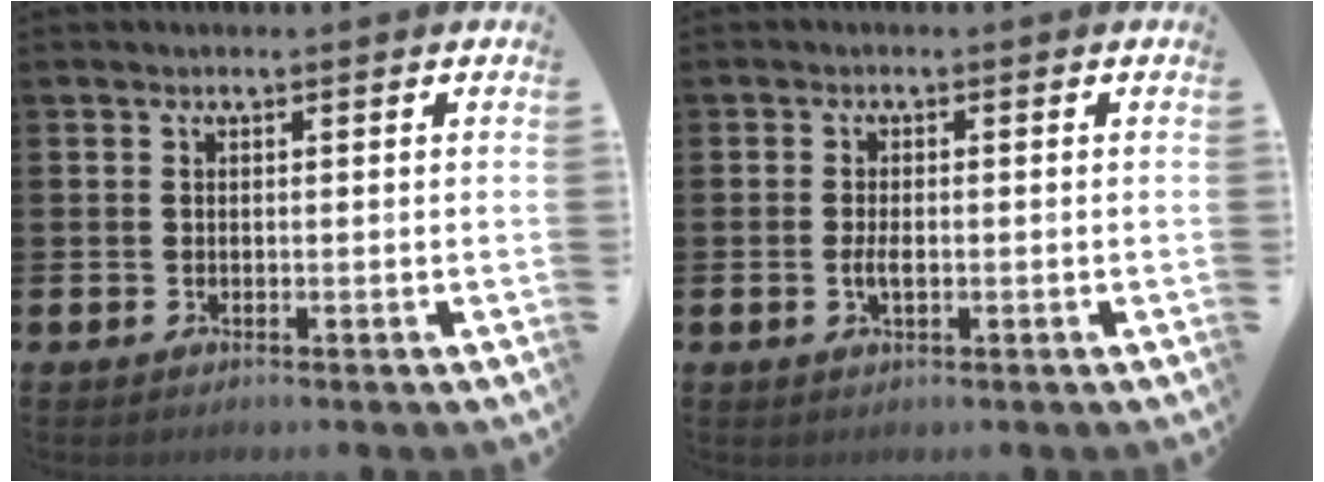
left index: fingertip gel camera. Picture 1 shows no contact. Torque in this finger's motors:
{"motor_torque": [0.38, -0.04, 0.05, 0.08]}